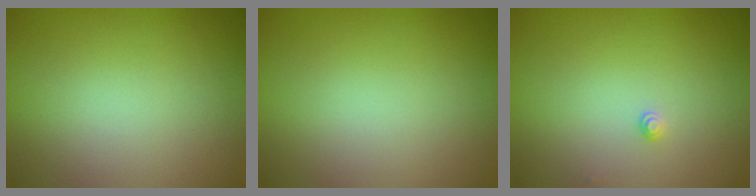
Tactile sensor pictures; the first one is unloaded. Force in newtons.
{"total": 0.0}
{"total": 0.8, "press": 0.8, "slide": 0.0}